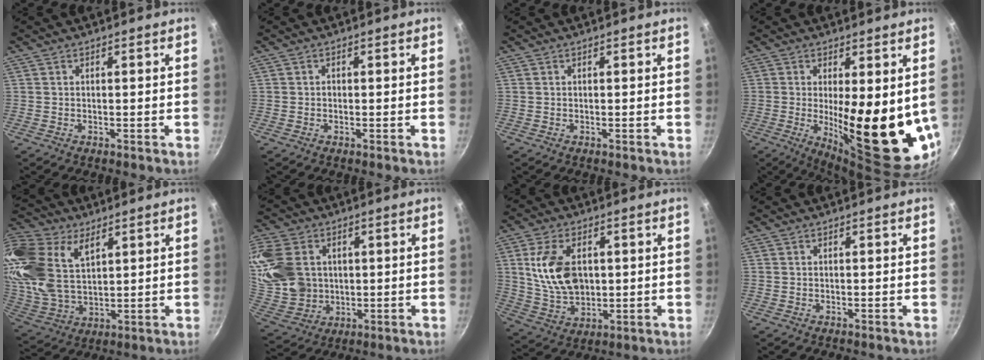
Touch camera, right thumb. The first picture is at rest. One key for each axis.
{"total": 0.6, "fx": -0.1, "fy": 0.5, "fz": 0.2, "tx": -0.001, "ty": 0.002, "tz": -0.004}
{"total": 0.0}
{"total": 18.0, "fx": 0.0, "fy": 5.5, "fz": 17.1, "tx": -0.226, "ty": -0.039, "tz": 0.013}
{"total": 23.5, "fx": 9.8, "fy": 14.6, "fz": 15.5, "tx": -0.341, "ty": -0.002, "tz": 0.195}
{"total": 17.9, "fx": 3.4, "fy": 14.0, "fz": 10.6, "tx": -0.228, "ty": -0.007, "tz": 0.081}
{"total": 13.0, "fx": 2.2, "fy": 8.3, "fz": 9.7, "tx": -0.166, "ty": -0.014, "tz": 0.048}
{"total": 0.0}